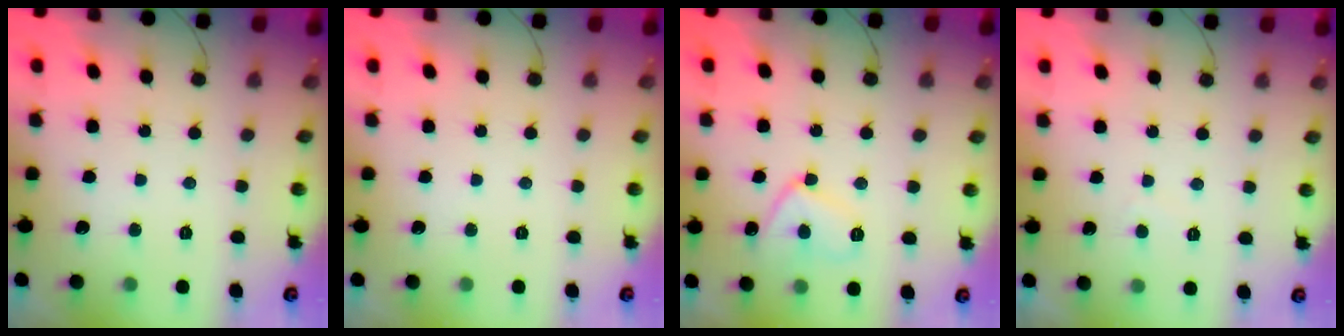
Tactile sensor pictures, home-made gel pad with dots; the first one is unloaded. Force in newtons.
{"total": 0.0}
{"total": 9.1, "press": 9.1, "slide": 0.8}
{"total": 0.8, "press": 0.7, "slide": 0.3}